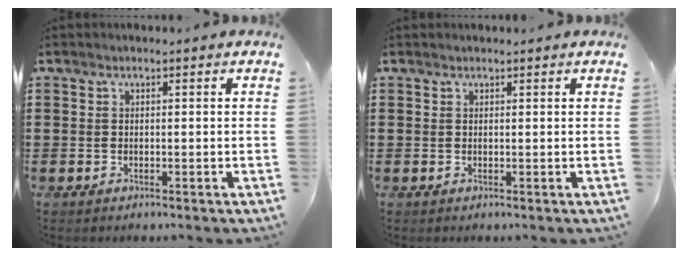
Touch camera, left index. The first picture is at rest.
{"total": 0.0}